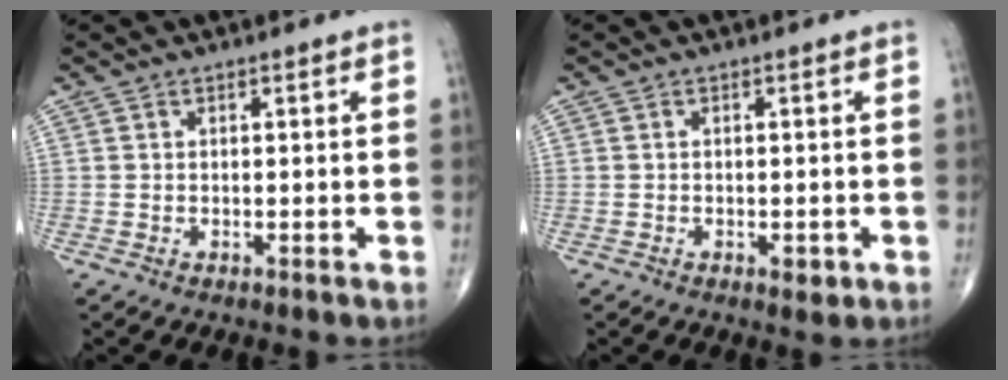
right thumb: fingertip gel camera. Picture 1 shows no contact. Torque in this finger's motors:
{"motor_torque": [0.38, 0.48, -0.15, -0.11, 0.07]}